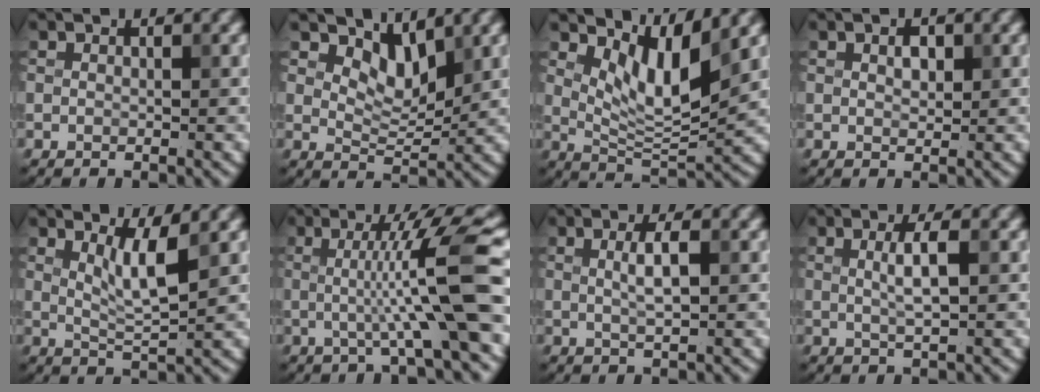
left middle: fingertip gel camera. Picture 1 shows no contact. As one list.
[{"total": 3.4, "force": [2.5, 1.4, 1.8], "torque": [-0.040, -0.011, 0.039]}, {"total": 4.8, "force": [2.7, 1.6, 3.7], "torque": [-0.075, -0.016, 0.053]}, {"total": 1.3, "force": [0.5, 0.7, 1.0], "torque": [-0.019, 0.003, 0.012]}, {"total": 2.7, "force": [1.2, 0.2, 2.4], "torque": [-0.048, -0.006, 0.029]}, {"total": 7.8, "force": [-0.5, 0.6, 7.8], "torque": [-0.121, 0.007, -0.005]}, {"total": 1.9, "force": [0.3, 0.1, 1.9], "torque": [-0.038, 0.005, 0.011]}, {"total": 2.2, "force": [0.3, 0.1, 2.2], "torque": [-0.041, 0.007, 0.010]}]